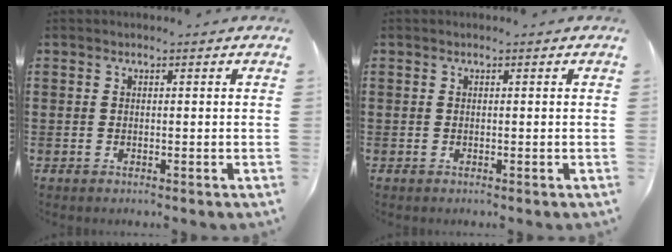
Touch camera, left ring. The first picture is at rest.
{"total": 0.0}